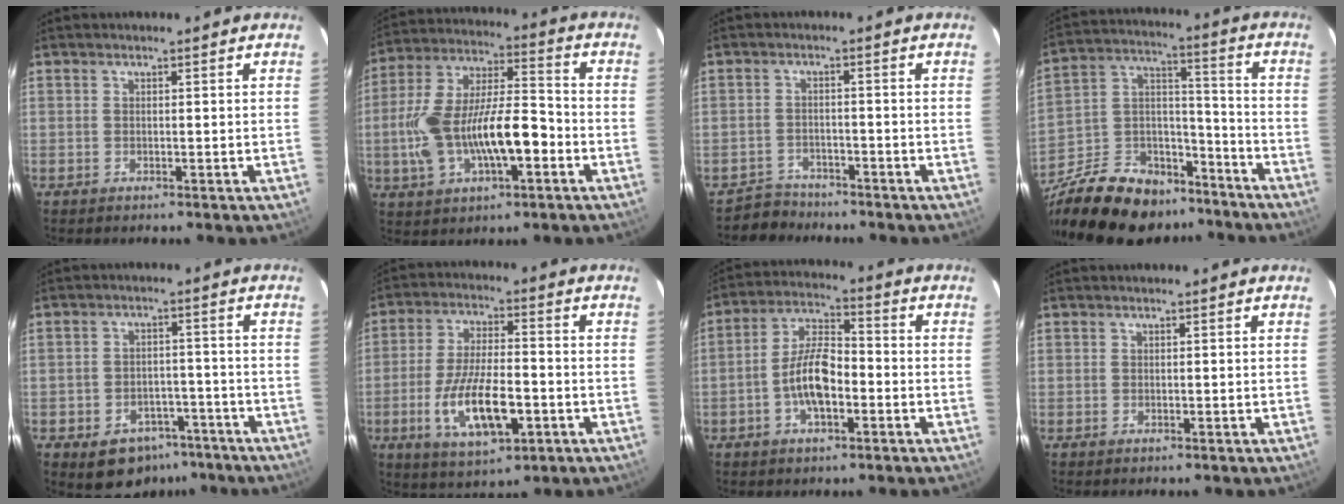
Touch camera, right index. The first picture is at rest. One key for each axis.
{"total": 18.0, "fx": -4.8, "fy": 7.1, "fz": 15.9, "tx": -0.314, "ty": 0.005, "tz": -0.080}
{"total": 4.0, "fx": -3.2, "fy": 2.1, "fz": -0.8, "tx": 0.004, "ty": 0.017, "tz": -0.059}
{"total": 28.1, "fx": -21.0, "fy": 13.7, "fz": 12.6, "tx": -0.284, "ty": 0.040, "tz": -0.320}
{"total": 9.1, "fx": -5.8, "fy": 6.2, "fz": 3.2, "tx": -0.067, "ty": 0.024, "tz": -0.060}
{"total": 13.6, "fx": -4.4, "fy": 5.0, "fz": 11.9, "tx": -0.240, "ty": -0.014, "tz": -0.072}
{"total": 9.5, "fx": -2.9, "fy": 4.0, "fz": 8.1, "tx": -0.165, "ty": 0.012, "tz": -0.053}
{"total": 0.0}